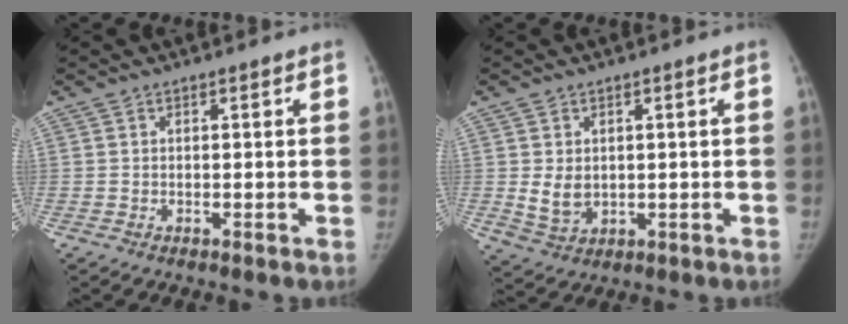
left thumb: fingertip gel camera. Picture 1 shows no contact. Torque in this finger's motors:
{"motor_torque": [0.52, 0.61, -0.16, -0.02, 0.02]}